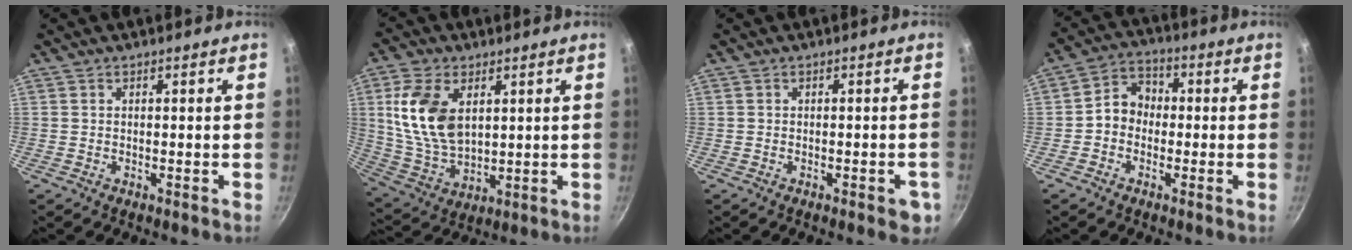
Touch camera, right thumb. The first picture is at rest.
{"total": 14.3, "force": [3.8, 8.8, 10.6], "torque": [-0.192, -0.019, 0.086]}
{"total": 3.7, "force": [-1.5, 1.6, 2.9], "torque": [-0.022, 0.007, -0.018]}
{"total": 6.5, "force": [-0.8, 5.4, 3.4], "torque": [-0.024, 0.023, -0.032]}